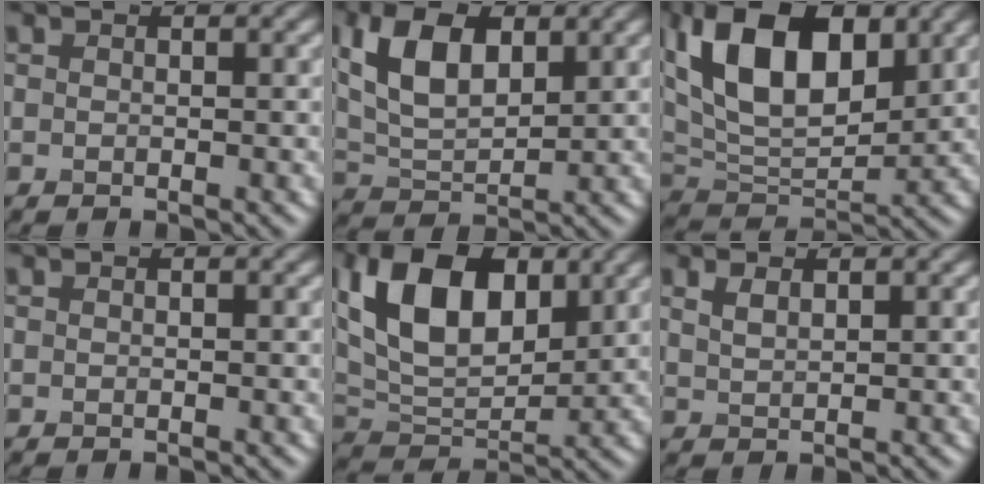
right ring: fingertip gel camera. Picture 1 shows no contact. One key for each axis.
{"total": 7.6, "fx": 2.8, "fy": 4.1, "fz": 5.7, "tx": -0.121, "ty": 0.007, "tz": 0.051}
{"total": 13.7, "fx": 5.3, "fy": 7.3, "fz": 10.4, "tx": -0.187, "ty": 0.020, "tz": 0.089}
{"total": 0.0}
{"total": 11.9, "fx": 4.1, "fy": 6.9, "fz": 8.8, "tx": -0.162, "ty": 0.017, "tz": 0.068}
{"total": 1.6, "fx": 1.0, "fy": 0.7, "fz": 0.9, "tx": -0.022, "ty": 0.000, "tz": 0.025}